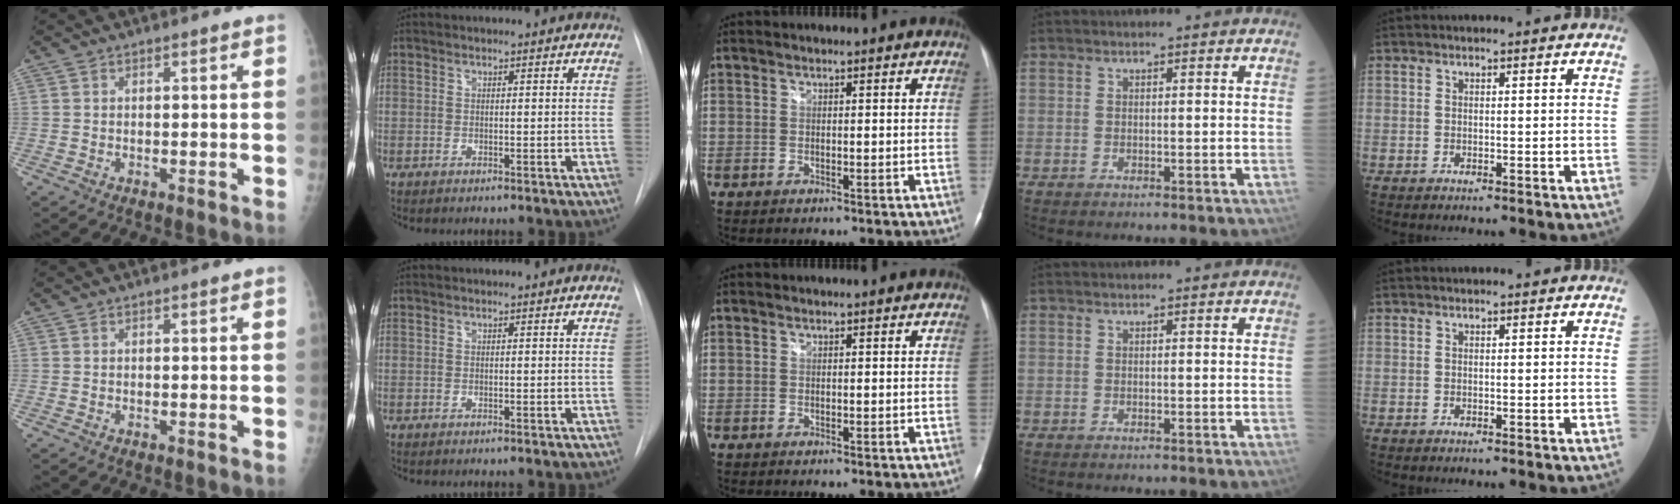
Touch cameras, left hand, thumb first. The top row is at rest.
{}